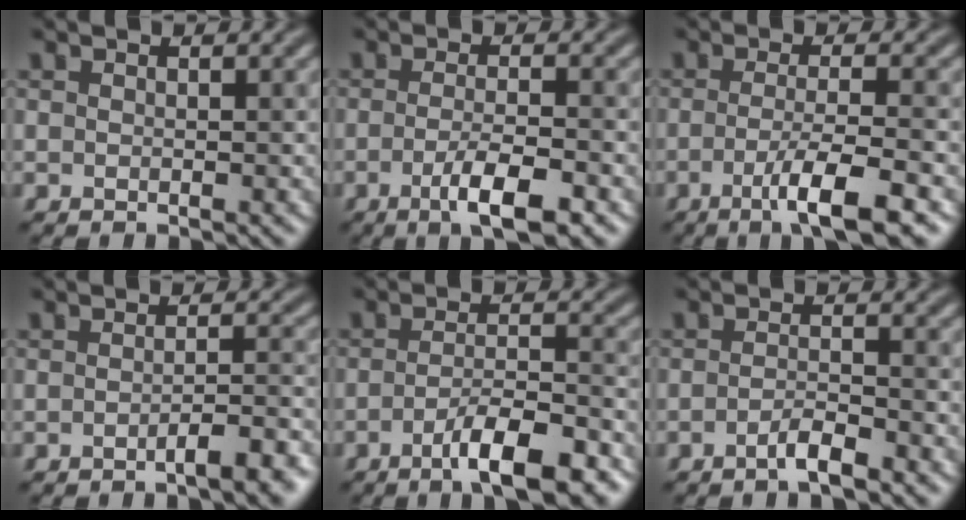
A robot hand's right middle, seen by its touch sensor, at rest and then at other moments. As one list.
[{"total": 4.5, "force": [-2.0, 1.0, 3.9], "torque": [-0.070, -0.003, -0.037]}, {"total": 5.4, "force": [-2.3, 0.9, 4.8], "torque": [-0.077, -0.002, -0.046]}, {"total": 3.9, "force": [-2.0, 1.0, 3.2], "torque": [-0.040, 0.007, -0.036]}, {"total": 7.4, "force": [-4.2, 1.7, 5.9], "torque": [-0.088, 0.002, -0.068]}, {"total": 2.2, "force": [-1.4, 0.4, 1.6], "torque": [-0.027, 0.006, -0.030]}]